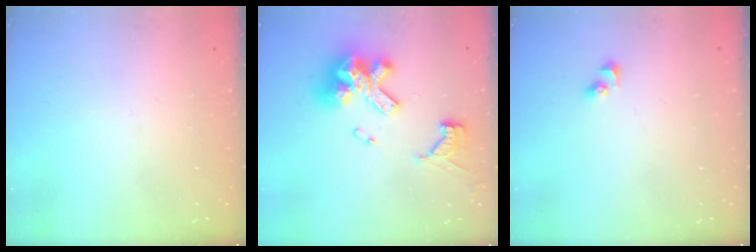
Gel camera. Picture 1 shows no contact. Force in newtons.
{"total": 16.4, "press": 16.3, "slide": 2.0}
{"total": 2.6, "press": 2.4, "slide": 1.2}